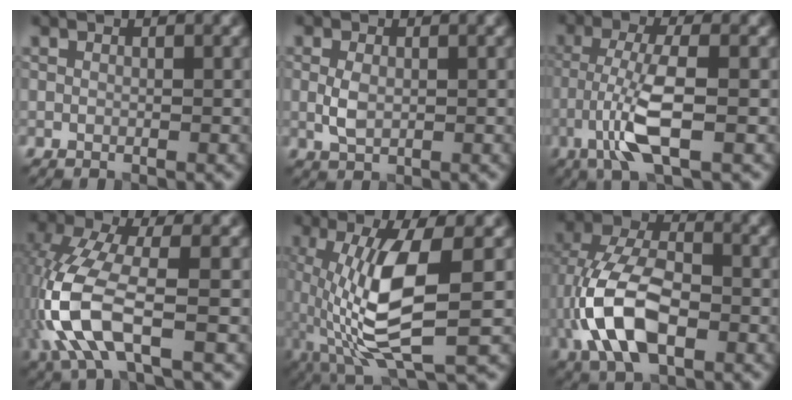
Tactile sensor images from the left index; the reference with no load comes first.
{"total": 2.0, "force": [0.1, 1.3, 1.6], "torque": [-0.037, 0.000, 0.003]}
{"total": 5.4, "force": [-2.0, 1.0, 5.0], "torque": [-0.101, 0.006, -0.045]}
{"total": 7.0, "force": [-2.3, 2.3, 6.1], "torque": [-0.153, 0.002, -0.054]}
{"total": 8.6, "force": [-0.8, 2.3, 8.2], "torque": [-0.173, 0.000, -0.014]}
{"total": 9.7, "force": [-2.4, 5.4, 7.8], "torque": [-0.163, 0.009, -0.058]}